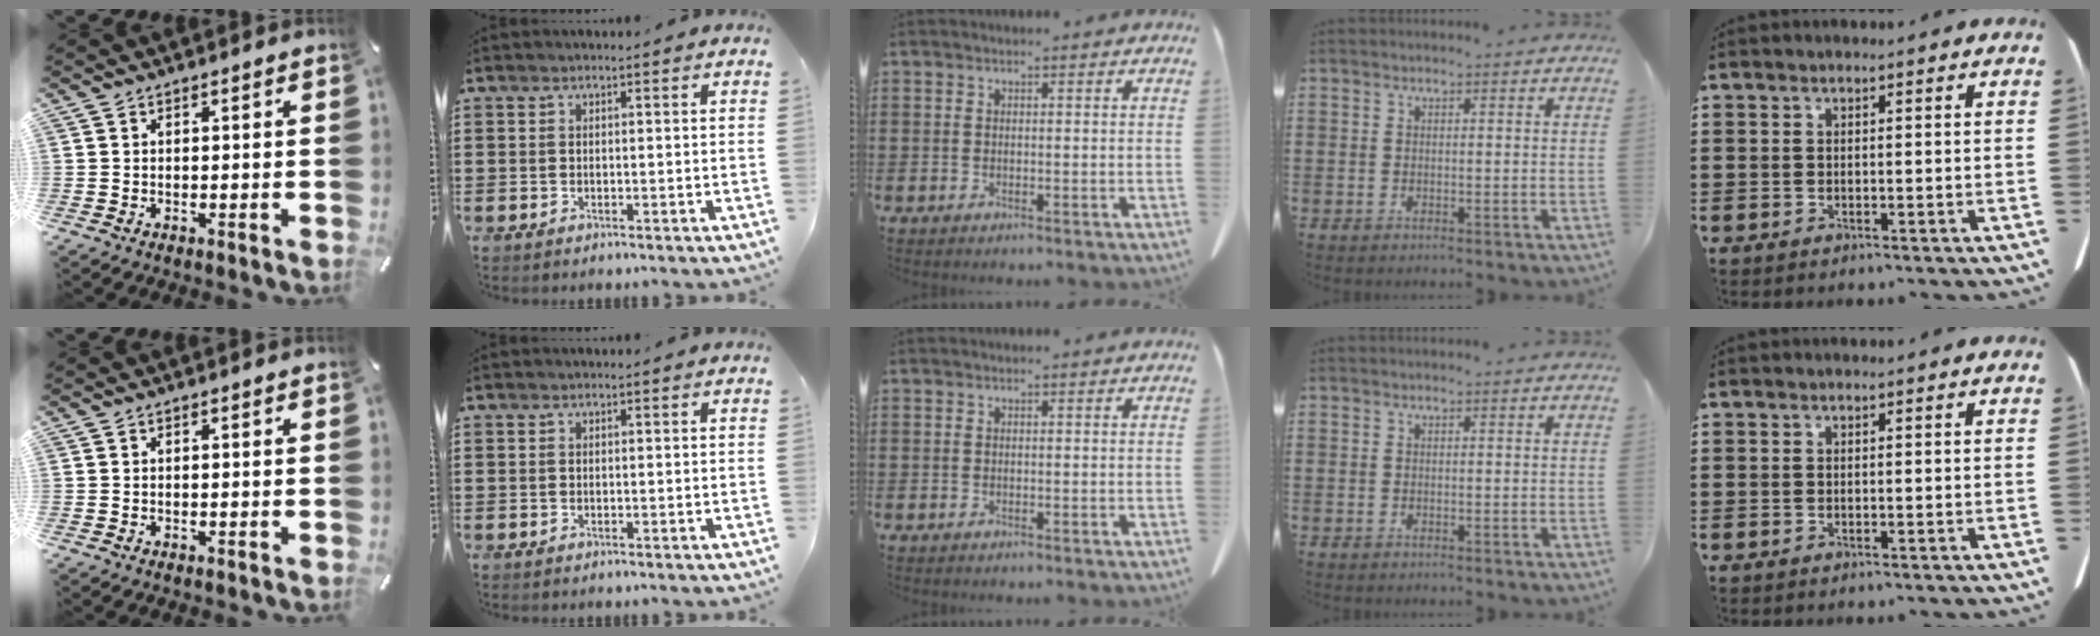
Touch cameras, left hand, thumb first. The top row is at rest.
{}